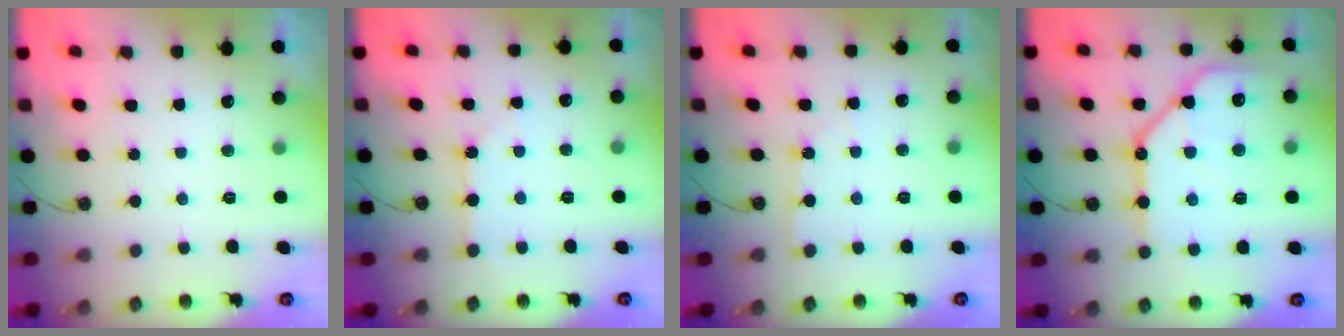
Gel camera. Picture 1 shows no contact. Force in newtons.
{"total": 1.4, "press": 1.4, "slide": 0.2}
{"total": 3.1, "press": 3.0, "slide": 0.5}
{"total": 19.0, "press": 18.9, "slide": 2.2}